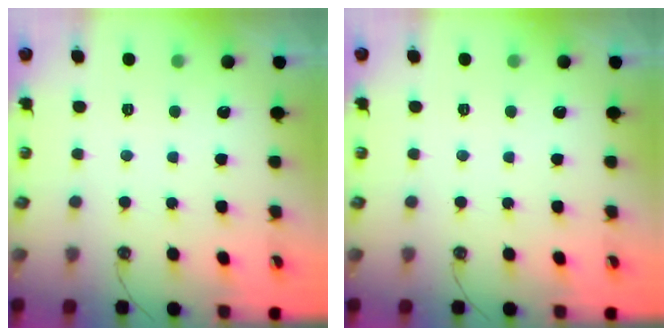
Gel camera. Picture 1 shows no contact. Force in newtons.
{"total": 0.0}